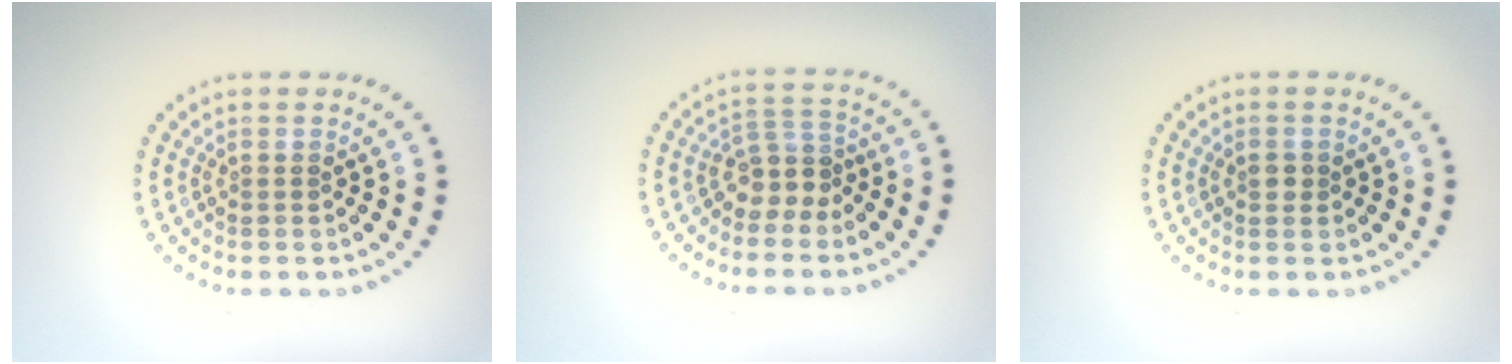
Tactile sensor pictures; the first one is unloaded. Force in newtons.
{"total": 2.8, "press": 2.1, "slide": 1.8}
{"total": 1.0, "press": 0.9, "slide": 0.2}